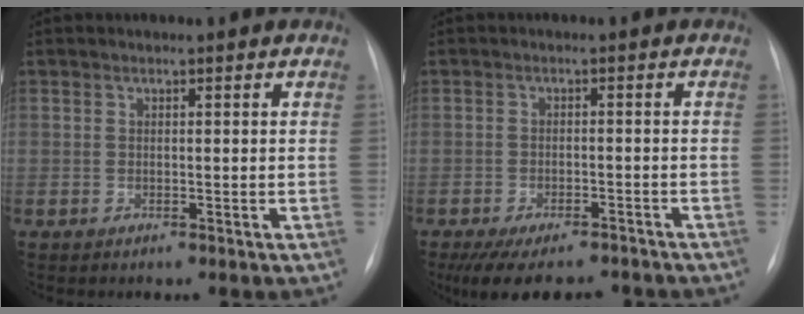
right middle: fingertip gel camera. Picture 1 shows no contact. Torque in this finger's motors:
{"motor_torque": [1.14, -1.00, 0.48, 0.05]}